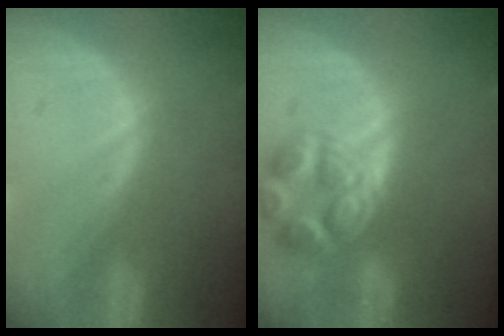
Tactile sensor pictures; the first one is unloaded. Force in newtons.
{"total": 7.8, "press": 7.0, "slide": 3.5}